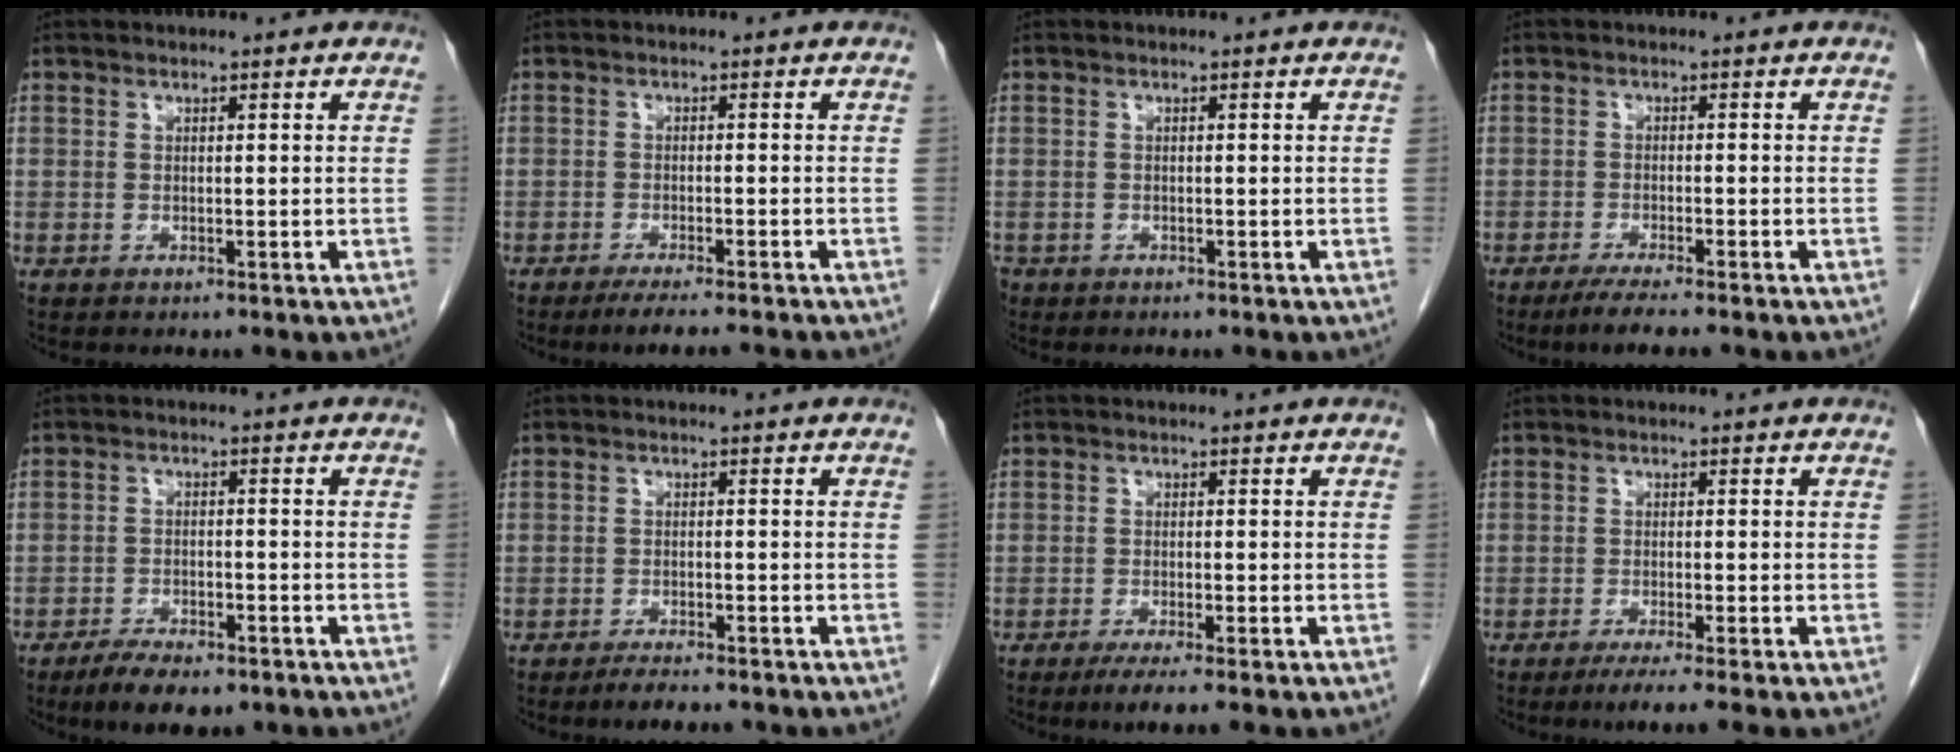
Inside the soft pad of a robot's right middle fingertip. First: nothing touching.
{"total": 7.0, "force": [-6.0, -0.1, 3.5], "torque": [-0.039, -0.014, -0.091]}
{"total": 1.4, "force": [-1.0, 1.0, 0.3], "torque": [-0.012, 0.000, -0.016]}
{"total": 4.9, "force": [-3.8, -0.1, 3.1], "torque": [-0.050, -0.011, -0.061]}
{"total": 6.8, "force": [-5.1, 2.2, 3.9], "torque": [-0.062, -0.006, -0.080]}
{"total": 3.8, "force": [-3.3, 0.4, 1.9], "torque": [-0.034, -0.007, -0.049]}
{"total": 4.7, "force": [-3.2, 0.1, 3.5], "torque": [-0.049, -0.012, -0.050]}
{"total": 4.7, "force": [-3.4, -0.5, 3.3], "torque": [-0.047, -0.012, -0.056]}